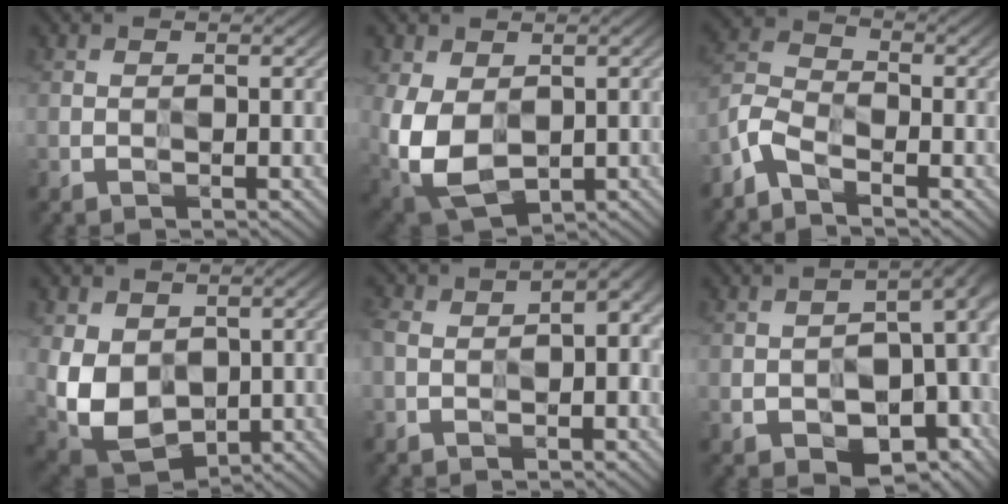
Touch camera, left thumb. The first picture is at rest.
{"total": 9.8, "force": [-0.4, 6.6, 7.2], "torque": [-0.195, -0.021, -0.005]}
{"total": 4.6, "force": [-3.7, 1.8, 2.2], "torque": [-0.052, -0.003, -0.092]}
{"total": 9.2, "force": [-0.3, 7.0, 5.9], "torque": [-0.156, -0.025, -0.004]}
{"total": 8.9, "force": [-1.5, 5.2, 7.0], "torque": [-0.125, -0.007, -0.031]}
{"total": 14.1, "force": [-5.5, 8.4, 9.9], "torque": [-0.134, -0.024, -0.063]}